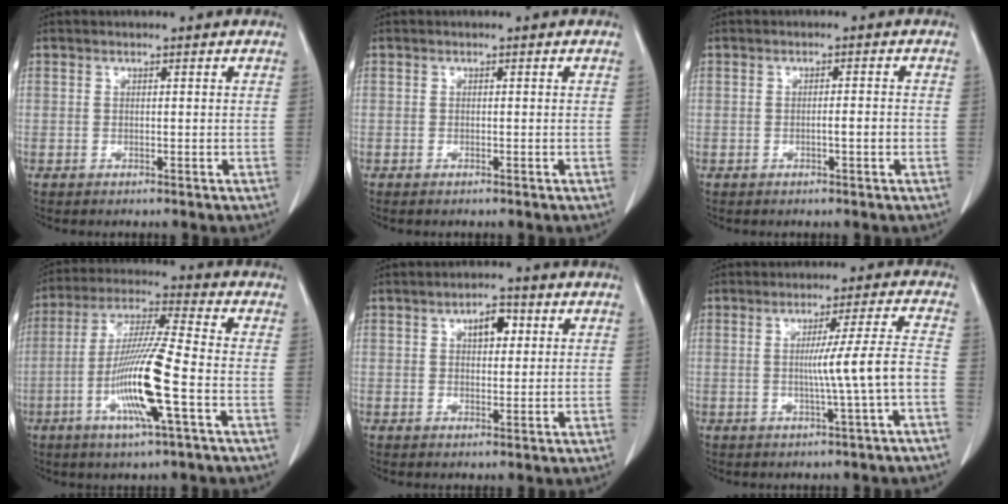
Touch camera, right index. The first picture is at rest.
{"total": 0.0}
{"total": 1.9, "force": [-0.6, 0.1, 1.8], "torque": [-0.030, 0.000, -0.011]}
{"total": 13.4, "force": [-4.1, 0.1, 12.7], "torque": [-0.255, -0.011, -0.084]}
{"total": 4.0, "force": [1.5, 1.9, 3.2], "torque": [-0.047, 0.007, 0.021]}
{"total": 7.4, "force": [-1.6, -1.7, 7.0], "torque": [-0.104, 0.002, -0.023]}